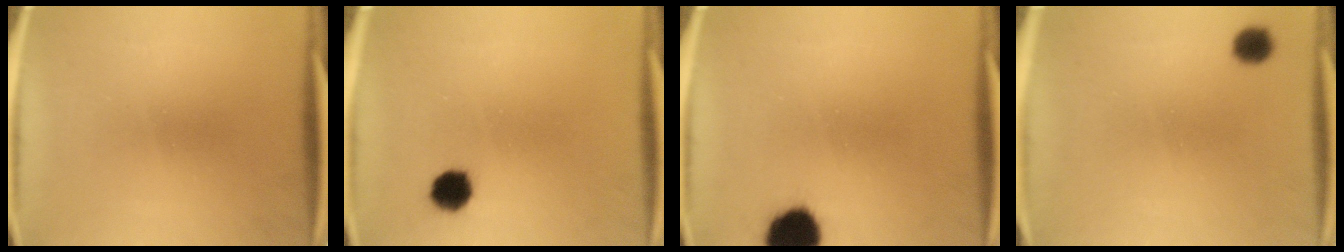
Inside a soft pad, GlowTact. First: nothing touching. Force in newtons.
{"total": 4.9}
{"total": 11.1}
{"total": 3.3}